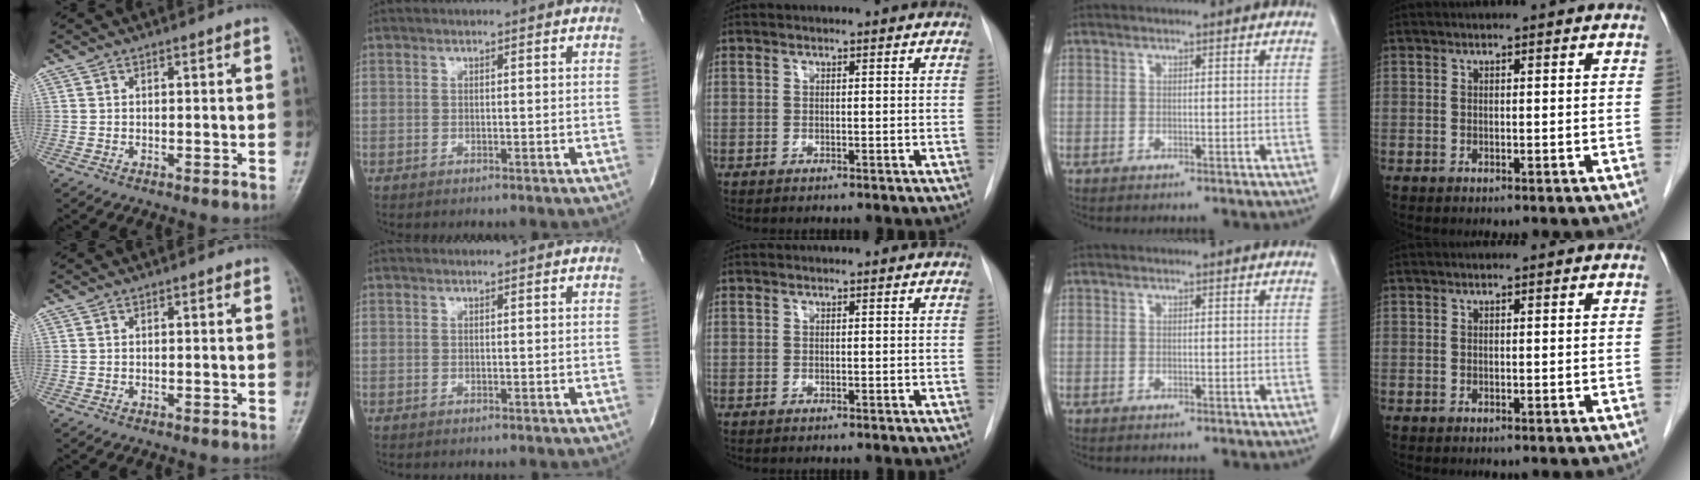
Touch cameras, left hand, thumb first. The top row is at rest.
{}